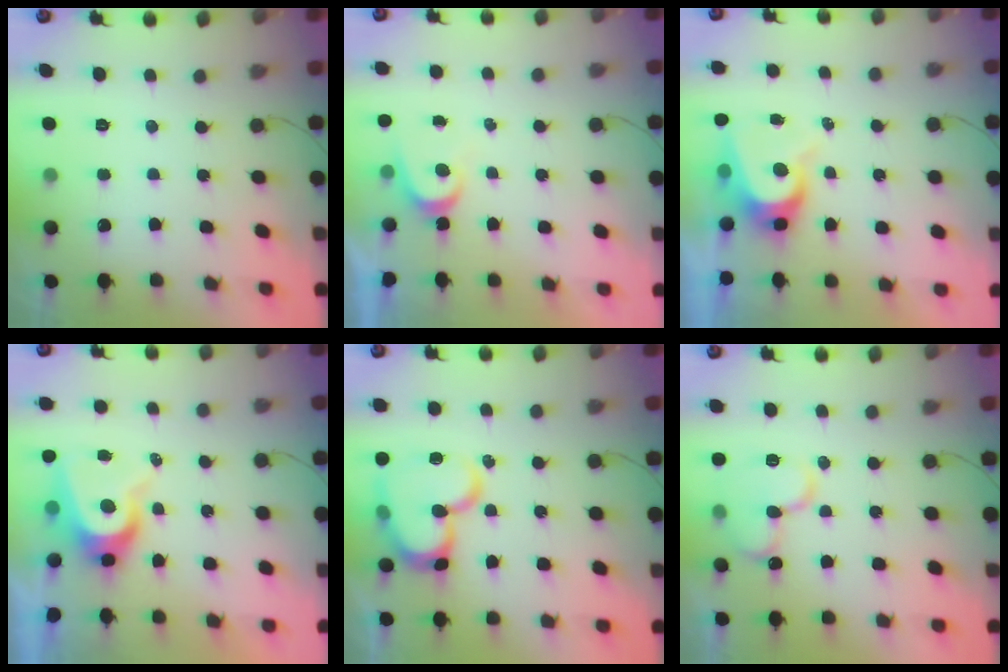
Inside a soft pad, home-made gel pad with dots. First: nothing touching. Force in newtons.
{"total": 3.4, "press": 3.4, "slide": 0.4}
{"total": 7.2, "press": 7.1, "slide": 0.6}
{"total": 8.5, "press": 8.5, "slide": 0.9}
{"total": 17.6, "press": 17.5, "slide": 1.7}
{"total": 13.4, "press": 13.3, "slide": 1.7}